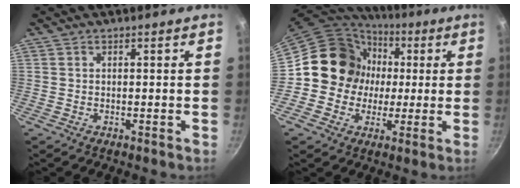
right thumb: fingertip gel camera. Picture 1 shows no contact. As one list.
[{"total": 14.4, "force": [0.8, 13.4, 5.3], "torque": [-0.056, 0.020, 0.000]}]